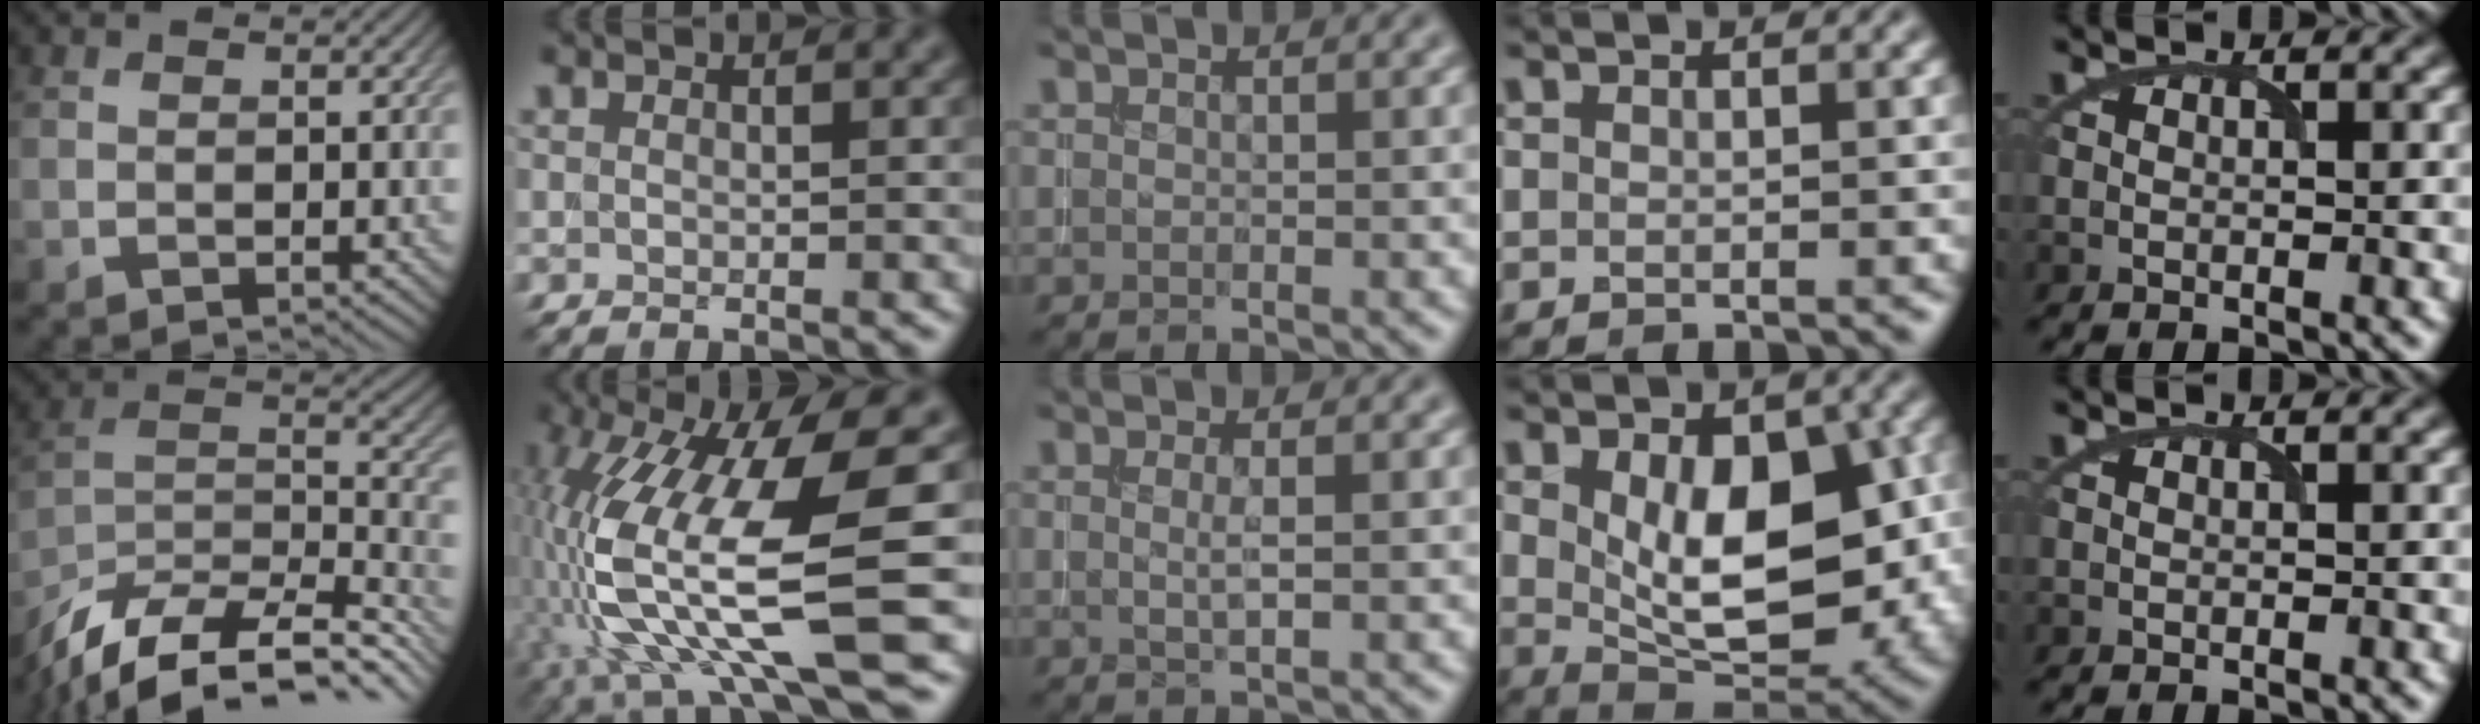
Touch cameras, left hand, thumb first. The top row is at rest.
{"thumb": {"total": 15.7, "force": [-12.7, 5.1, 7.7], "torque": [-0.175, -0.008, -0.200]}, "index": {"total": 13.5, "force": [-1.1, 3.3, 13.0], "torque": [-0.264, -0.013, -0.009]}, "middle": {"total": 1.3, "force": [0.2, 0.3, 1.3], "torque": [-0.023, -0.001, 0.000]}, "ring": {"total": 10.3, "force": [0.6, 5.6, 8.6], "torque": [-0.141, -0.017, 0.025]}}